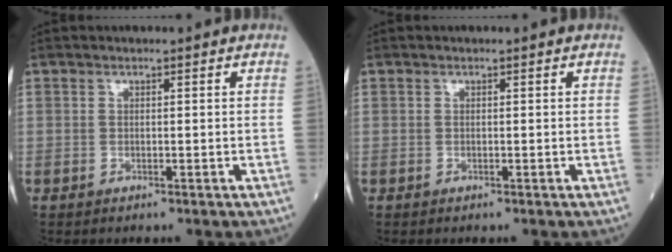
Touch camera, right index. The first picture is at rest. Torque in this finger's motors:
{"motor_torque": [0.01, 0.01, 0.00, 0.00]}